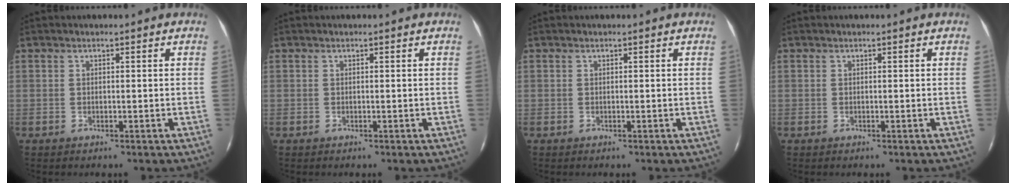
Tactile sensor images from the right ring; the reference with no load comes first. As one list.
[{"total": 0.0}, {"total": 0.0}, {"total": 0.0}]